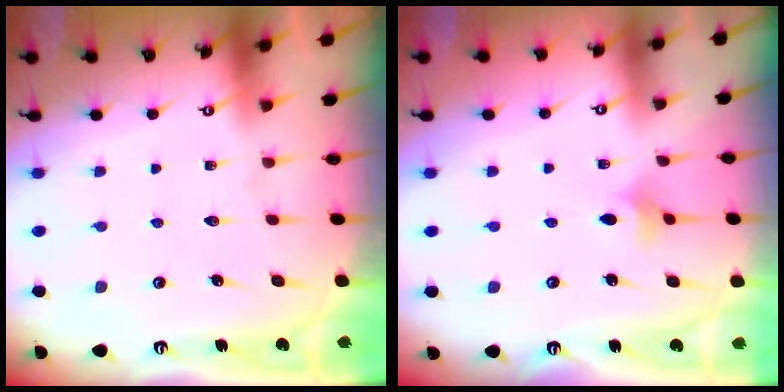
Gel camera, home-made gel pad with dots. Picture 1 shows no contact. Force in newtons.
{"total": 3.6, "press": 3.6, "slide": 0.5}